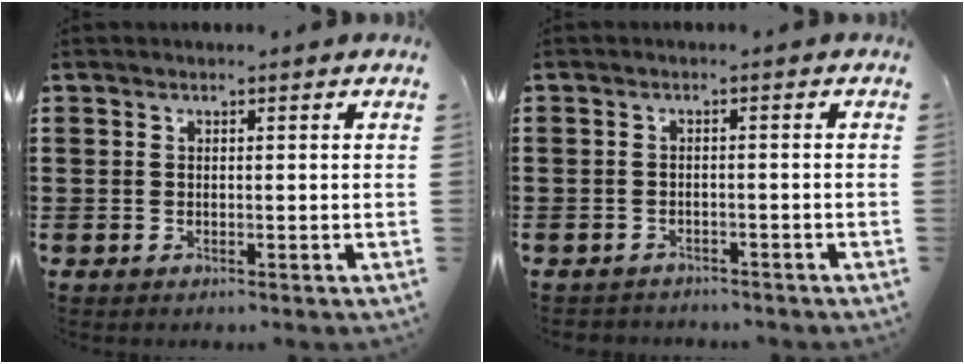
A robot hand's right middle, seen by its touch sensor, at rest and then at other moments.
{"total": 1.6, "force": [-1.6, 0.2, -0.1], "torque": [-0.005, -0.002, -0.035]}